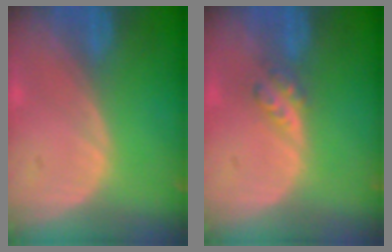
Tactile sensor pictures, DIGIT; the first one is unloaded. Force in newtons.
{"total": 2.9, "press": 2.5, "slide": 1.5}